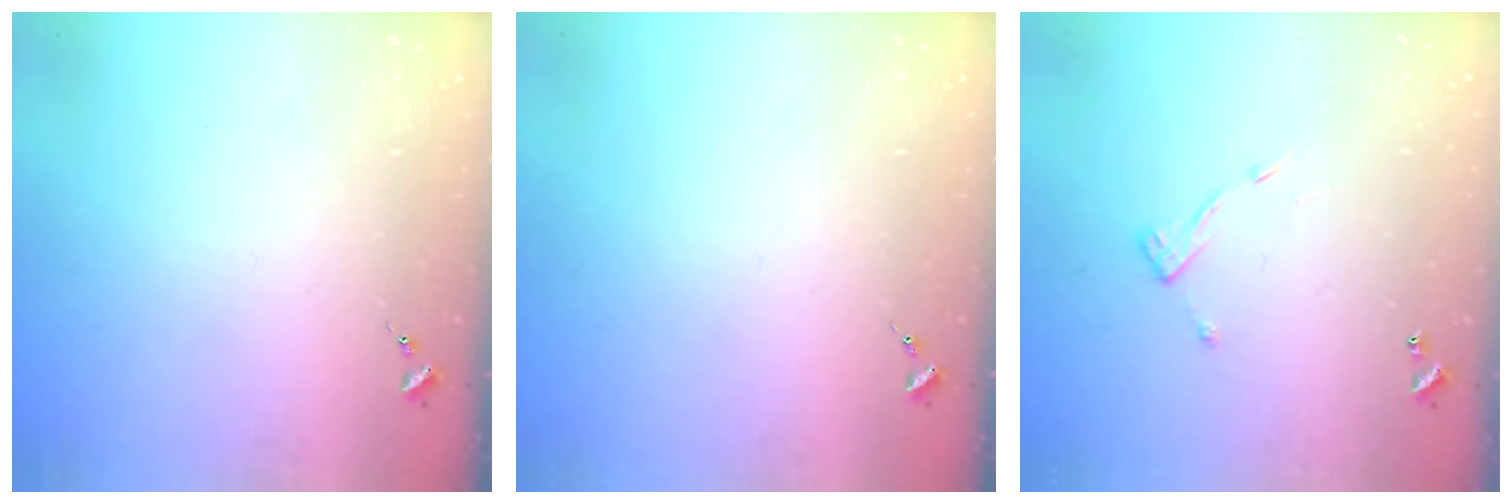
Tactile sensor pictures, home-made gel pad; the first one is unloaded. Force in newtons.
{"total": 0.0}
{"total": 7.2, "press": 7.2, "slide": 0.5}